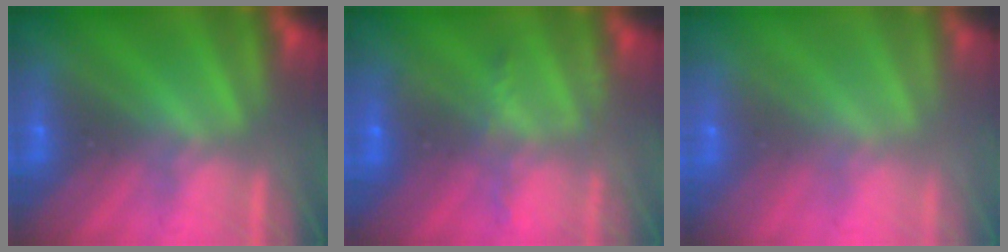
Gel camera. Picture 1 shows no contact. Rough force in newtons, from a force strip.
{"total": 2.3}
{"total": 8.7}